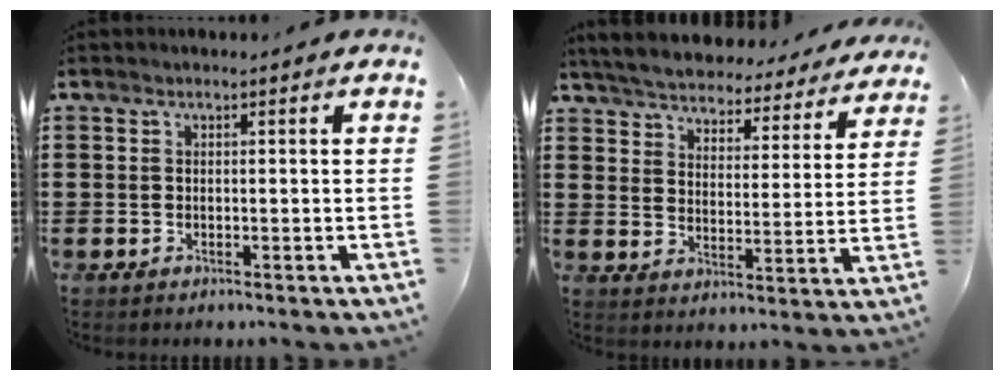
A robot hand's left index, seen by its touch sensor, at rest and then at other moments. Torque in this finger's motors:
{"motor_torque": [2.14, 0.00, 1.06, 0.09]}